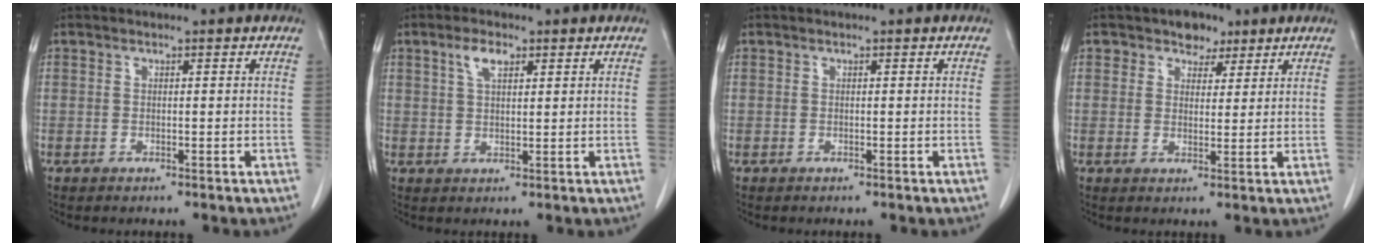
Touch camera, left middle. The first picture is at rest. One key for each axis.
{"total": 3.5, "fx": 1.8, "fy": 1.4, "fz": 2.6, "tx": -0.053, "ty": 0.007, "tz": 0.038}
{"total": 0.0}
{"total": 3.9, "fx": 2.5, "fy": 2.7, "fz": 1.1, "tx": -0.010, "ty": 0.003, "tz": 0.040}